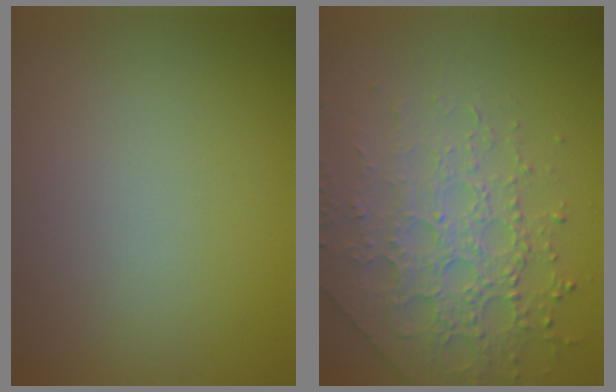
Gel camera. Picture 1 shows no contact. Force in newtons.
{"total": 4.8, "press": 4.5, "slide": 1.6}